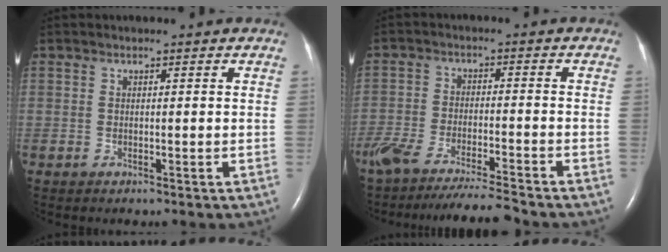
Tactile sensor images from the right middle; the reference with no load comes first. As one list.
[{"total": 12.6, "force": [-11.4, -0.1, 5.4], "torque": [-0.087, -0.020, -0.188]}]